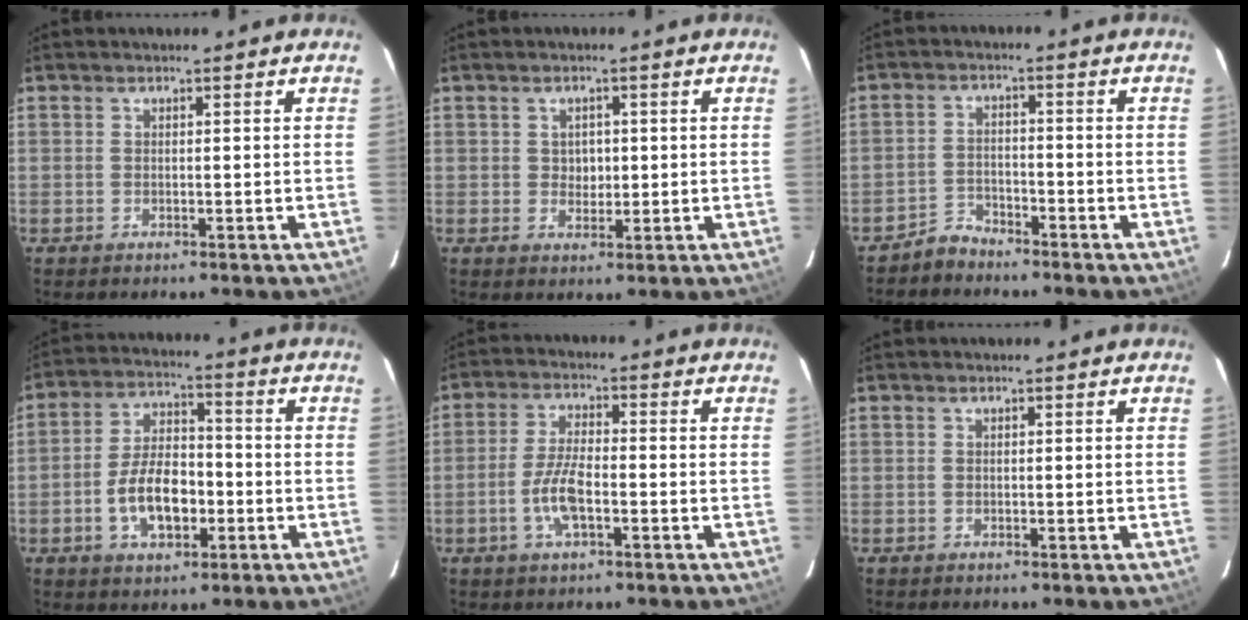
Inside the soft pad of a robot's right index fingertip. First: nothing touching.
{"total": 2.8, "force": [0.3, 2.5, 1.2], "torque": [-0.017, 0.005, 0.006]}
{"total": 3.7, "force": [-3.4, 1.4, -0.1], "torque": [-0.003, 0.010, -0.064]}
{"total": 10.6, "force": [-3.4, 5.7, 8.3], "torque": [-0.165, 0.014, -0.052]}
{"total": 7.0, "force": [-2.6, 2.4, 6.1], "torque": [-0.129, 0.002, -0.052]}
{"total": 0.0}